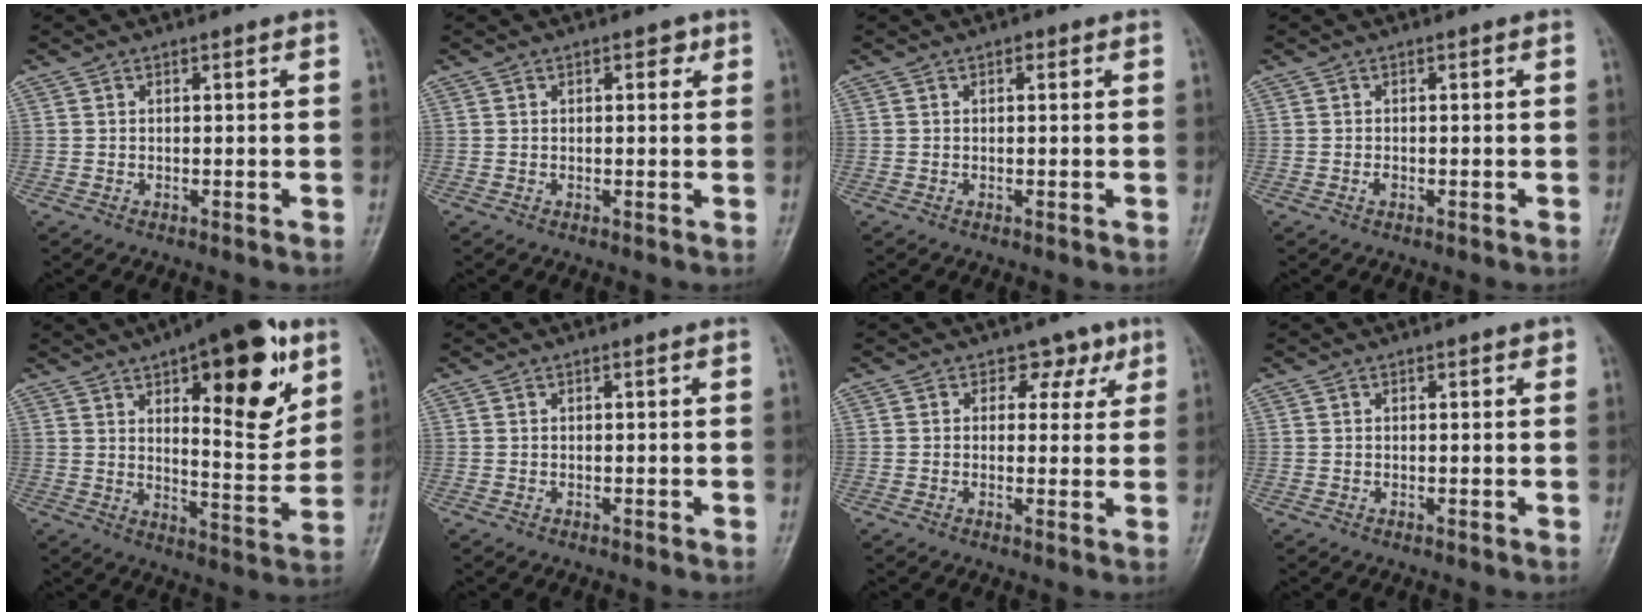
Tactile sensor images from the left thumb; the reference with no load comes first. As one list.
[{"total": 1.8, "force": [0.8, 1.1, 1.2], "torque": [0.000, 0.001, 0.006]}, {"total": 0.9, "force": [0.4, 0.6, 0.6], "torque": [0.000, 0.001, 0.001]}, {"total": 0.6, "force": [-0.3, 0.4, 0.4], "torque": [-0.007, 0.000, -0.007]}, {"total": 20.3, "force": [9.5, 7.7, 16.2], "torque": [-0.182, -0.040, 0.138]}, {"total": 0.0}, {"total": 3.9, "force": [2.0, 3.1, 1.4], "torque": [0.012, -0.005, 0.020]}, {"total": 1.0, "force": [0.6, 0.5, 0.6], "torque": [-0.001, -0.001, 0.004]}]